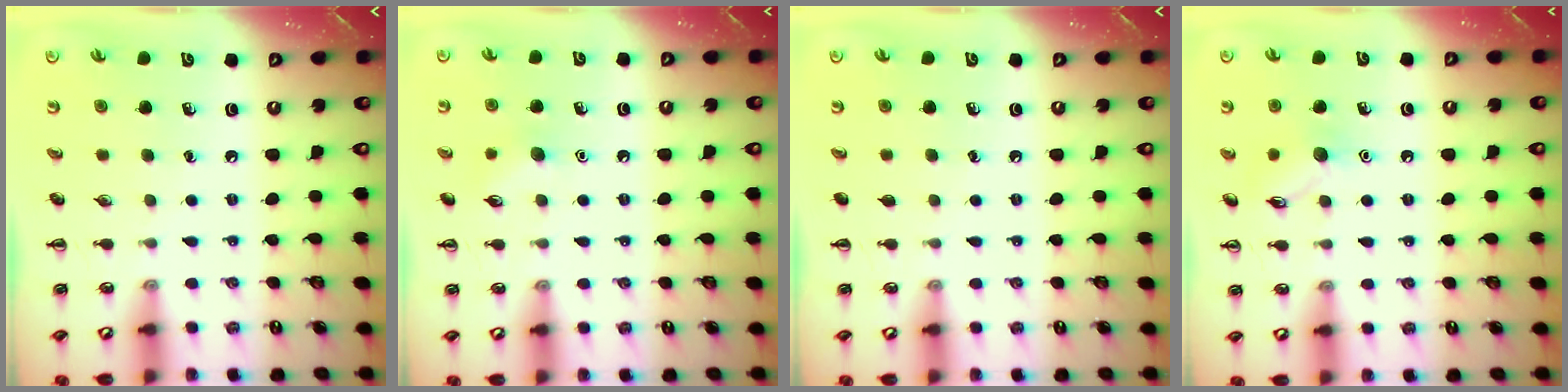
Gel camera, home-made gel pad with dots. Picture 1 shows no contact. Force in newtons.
{"total": 6.8, "press": 6.6, "slide": 1.5}
{"total": 0.0}
{"total": 8.0, "press": 7.9, "slide": 1.1}